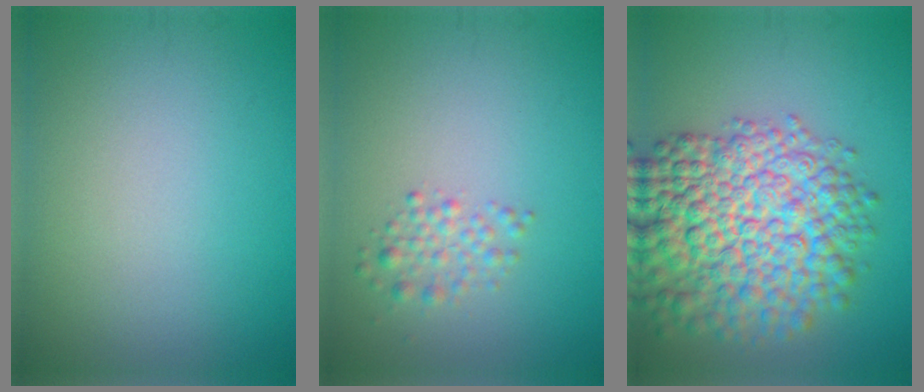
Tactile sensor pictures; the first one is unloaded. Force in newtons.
{"total": 1.7, "press": 1.7, "slide": 0.1}
{"total": 11.7, "press": 11.7, "slide": 0.4}